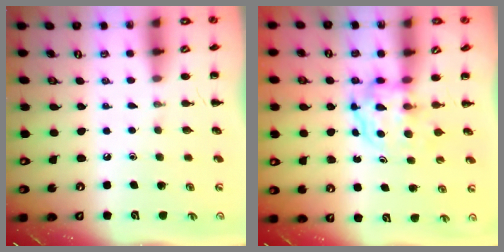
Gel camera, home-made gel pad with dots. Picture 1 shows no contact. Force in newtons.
{"total": 3.9, "press": 3.9, "slide": 0.2}